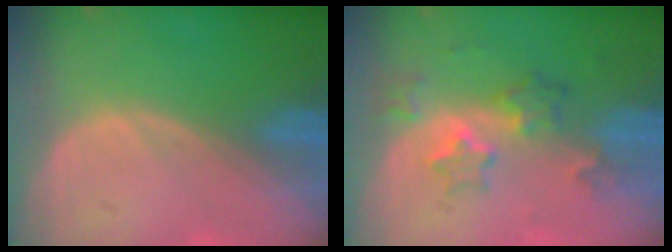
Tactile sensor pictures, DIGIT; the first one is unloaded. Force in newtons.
{"total": 6.1, "press": 5.4, "slide": 2.9}